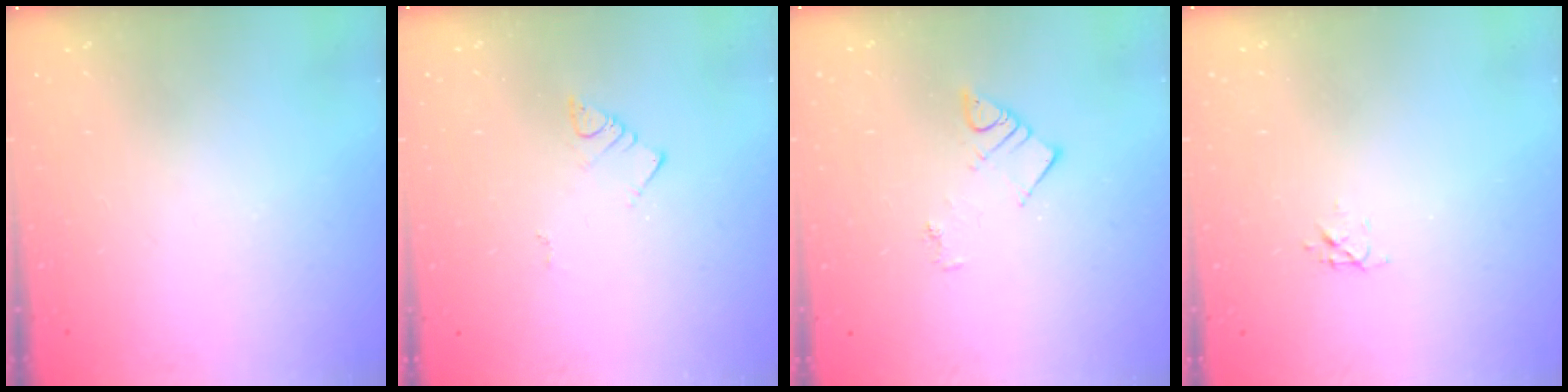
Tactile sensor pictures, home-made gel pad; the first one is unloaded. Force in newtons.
{"total": 3.1, "press": 3.1, "slide": 0.5}
{"total": 3.8, "press": 3.8, "slide": 0.4}
{"total": 3.2, "press": 3.2, "slide": 0.3}